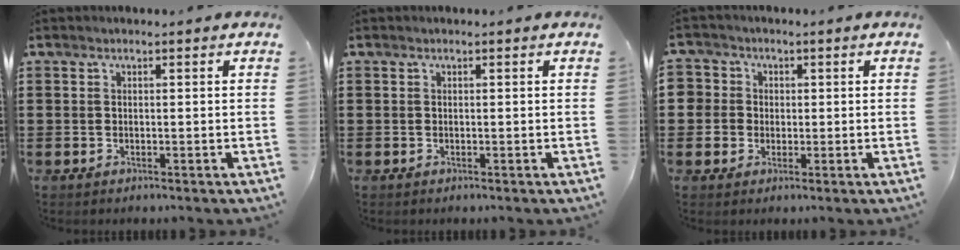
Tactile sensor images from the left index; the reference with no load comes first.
{"total": 0.0}
{"total": 3.4, "force": [0.0, 3.4, -0.2], "torque": [-0.016, 0.008, -0.005]}